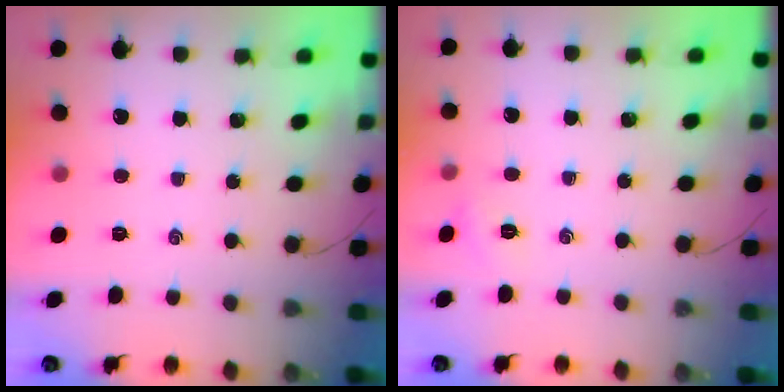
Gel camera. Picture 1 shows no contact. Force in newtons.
{"total": 2.2, "press": 2.2, "slide": 0.6}